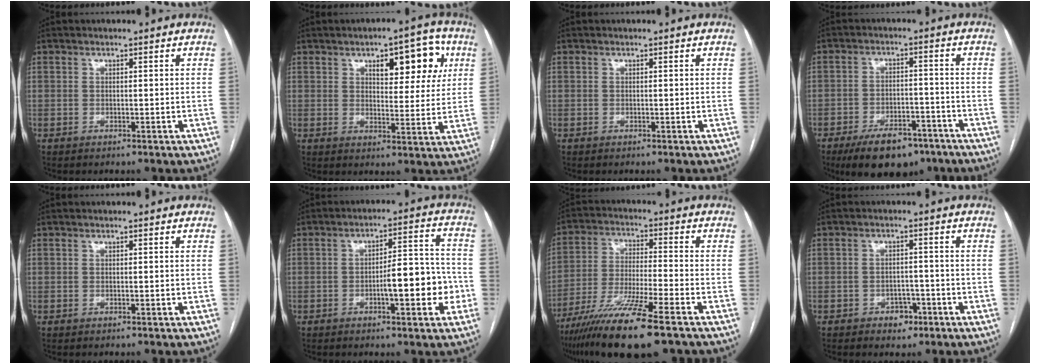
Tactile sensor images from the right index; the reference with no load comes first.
{"total": 10.0, "force": [4.5, 4.0, 8.1], "torque": [-0.099, 0.016, 0.061]}
{"total": 0.0}
{"total": 11.3, "force": [-8.2, 5.1, 5.9], "torque": [-0.090, 0.000, -0.128]}
{"total": 0.0}
{"total": 9.4, "force": [-2.7, 2.5, 8.7], "torque": [-0.123, 0.028, -0.036]}
{"total": 14.9, "force": [-10.4, 0.4, 10.7], "torque": [-0.214, -0.046, -0.185]}
{"total": 3.5, "force": [-2.1, 2.3, 1.5], "torque": [-0.018, 0.007, -0.024]}